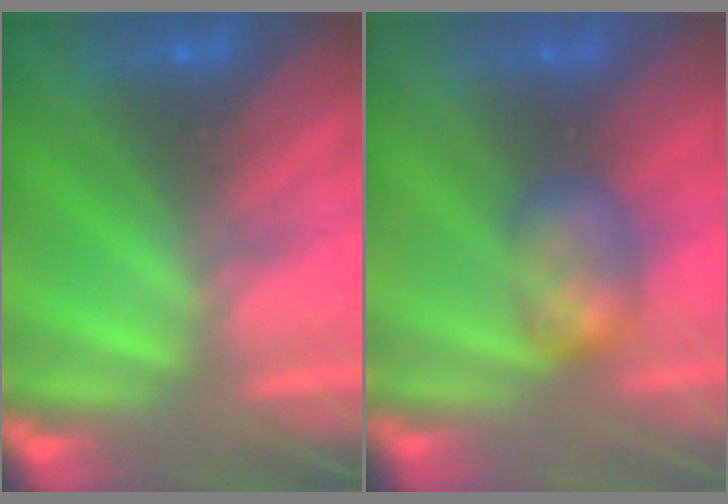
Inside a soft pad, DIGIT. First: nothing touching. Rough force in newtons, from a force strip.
{"total": 3.1}